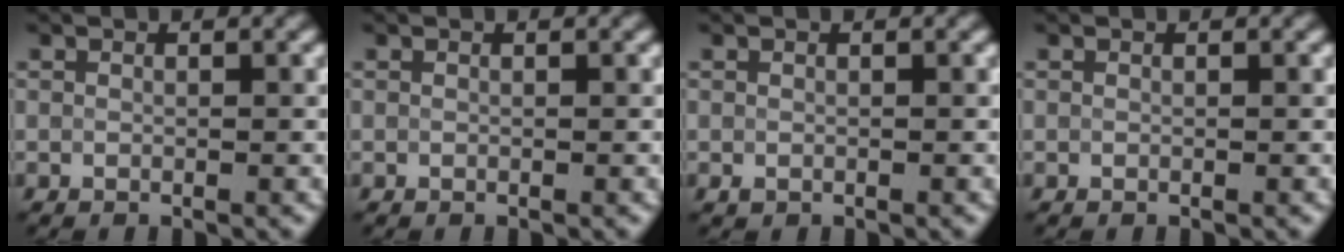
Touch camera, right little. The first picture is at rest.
{"total": 0.0}
{"total": 0.5, "force": [-0.2, 0.4, 0.3], "torque": [-0.005, -0.001, -0.004]}
{"total": 0.0}